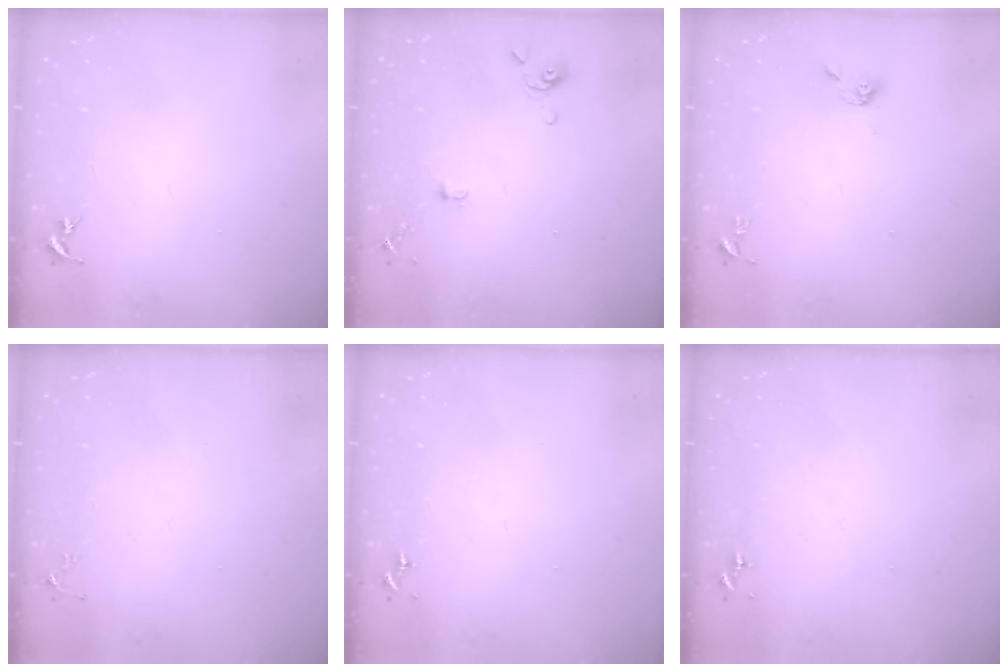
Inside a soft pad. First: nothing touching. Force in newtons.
{"total": 4.6, "press": 4.6, "slide": 0.7}
{"total": 5.2, "press": 4.6, "slide": 2.3}
{"total": 3.5, "press": 3.5, "slide": 0.5}
{"total": 0.0}
{"total": 0.0}